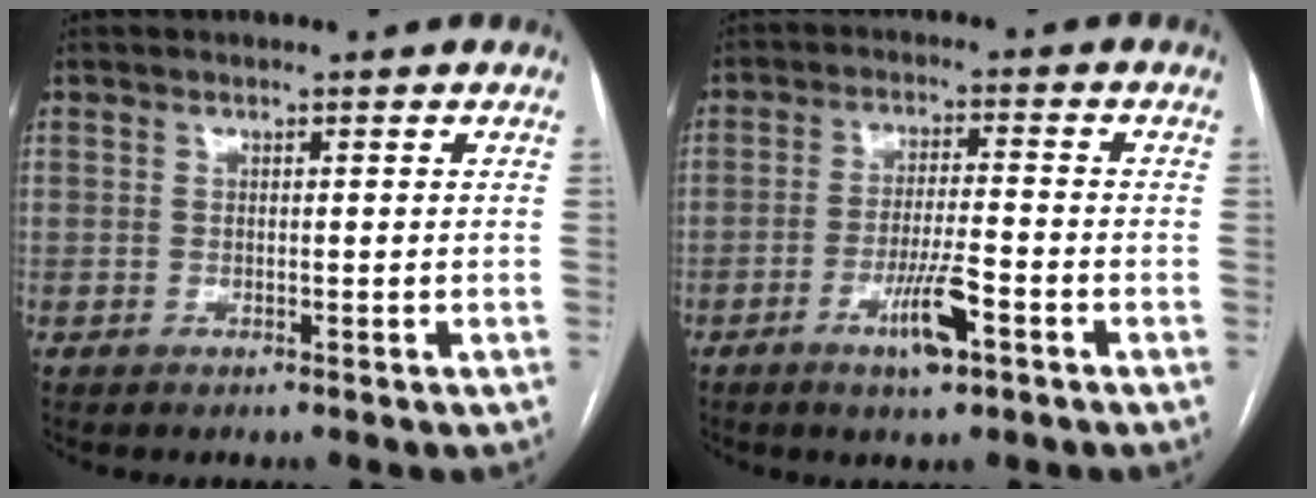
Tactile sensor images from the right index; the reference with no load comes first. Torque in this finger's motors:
{"motor_torque": [0.22, -0.10, 0.22, 0.05]}